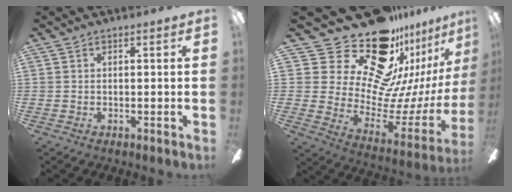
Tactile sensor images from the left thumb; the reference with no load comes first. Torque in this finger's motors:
{"motor_torque": [1.73, 1.30, -0.17, -0.15, -0.03]}